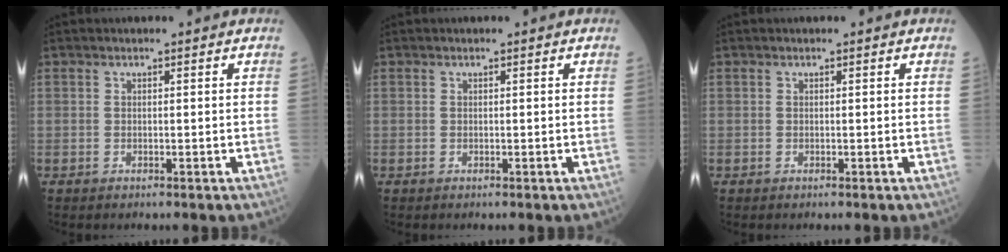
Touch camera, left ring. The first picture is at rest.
{"total": 0.0}
{"total": 0.0}